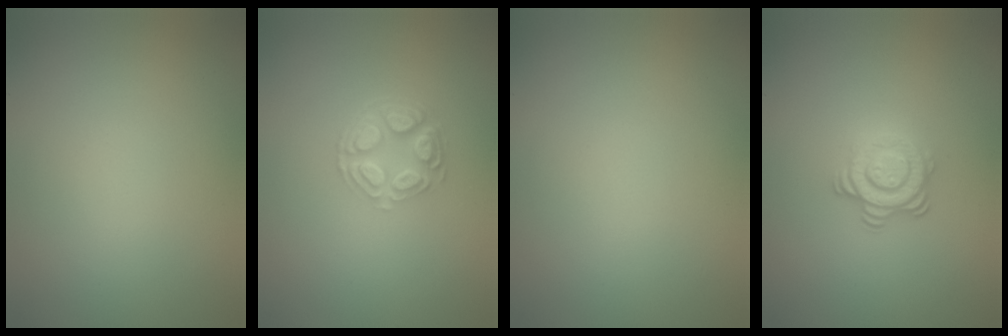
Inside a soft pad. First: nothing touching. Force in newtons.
{"total": 4.4, "press": 3.3, "slide": 2.9}
{"total": 0.0}
{"total": 3.4, "press": 2.7, "slide": 2.1}